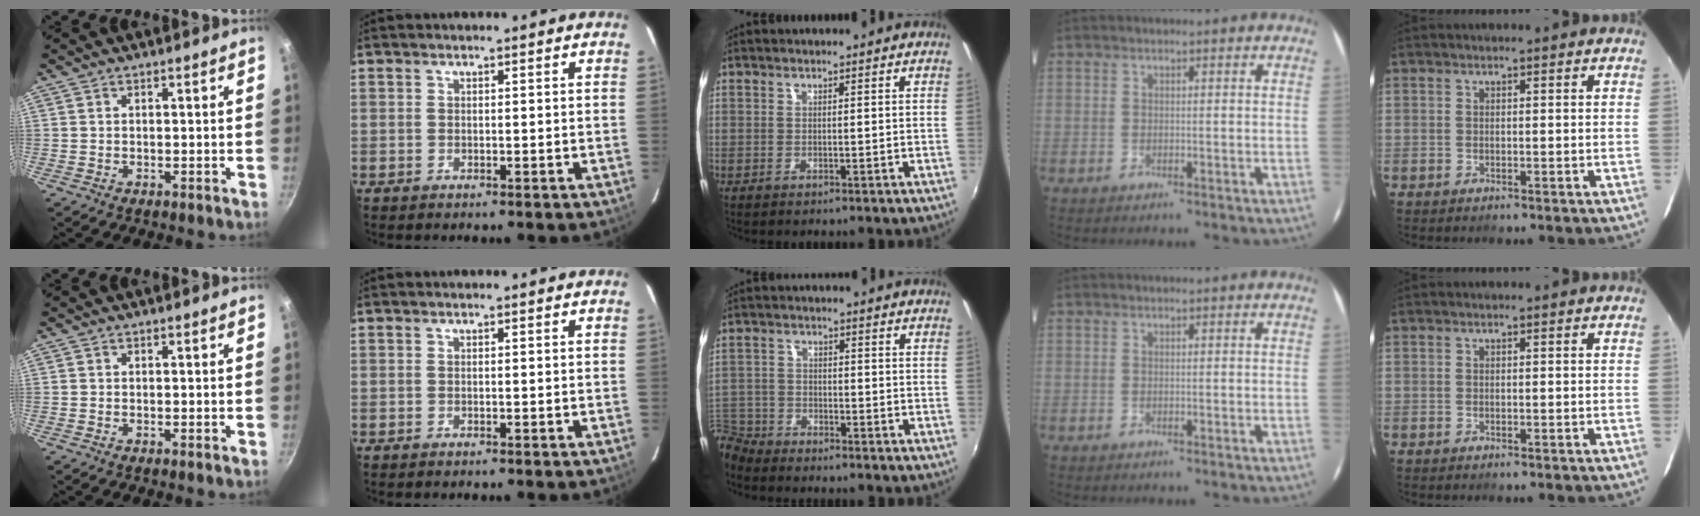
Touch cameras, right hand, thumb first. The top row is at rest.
{"middle": {"total": 8.5, "force": [-7.6, 3.4, 1.2], "torque": [-0.052, 0.010, -0.157]}}